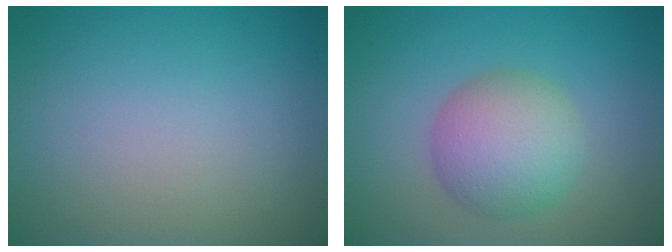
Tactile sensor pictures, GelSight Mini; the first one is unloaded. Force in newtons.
{"total": 5.4, "press": 5.4, "slide": 0.1}